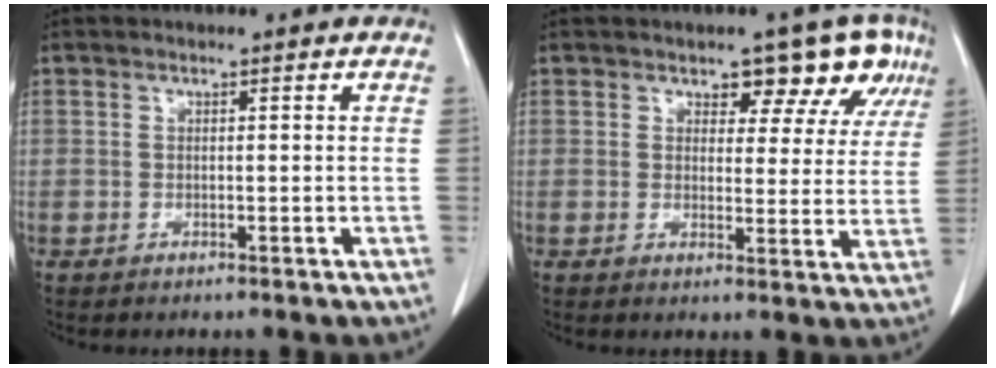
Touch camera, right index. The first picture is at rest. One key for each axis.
{"total": 8.0, "fx": 5.2, "fy": 4.3, "fz": 4.2, "tx": -0.033, "ty": 0.001, "tz": 0.050}